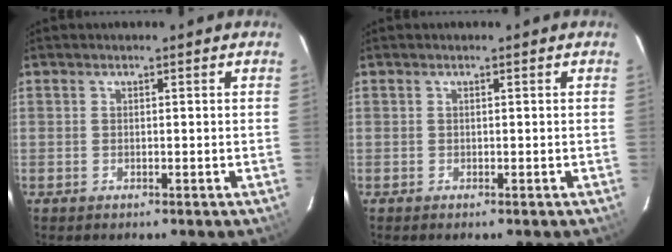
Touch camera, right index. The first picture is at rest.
{"total": 0.0}